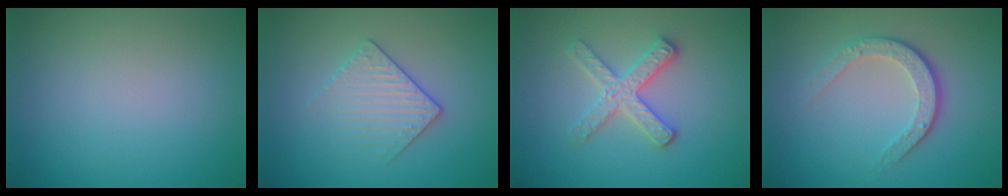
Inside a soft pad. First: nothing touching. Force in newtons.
{"total": 2.1, "press": 1.8, "slide": 1.1}
{"total": 3.1, "press": 2.9, "slide": 1.2}
{"total": 3.6, "press": 2.7, "slide": 2.5}